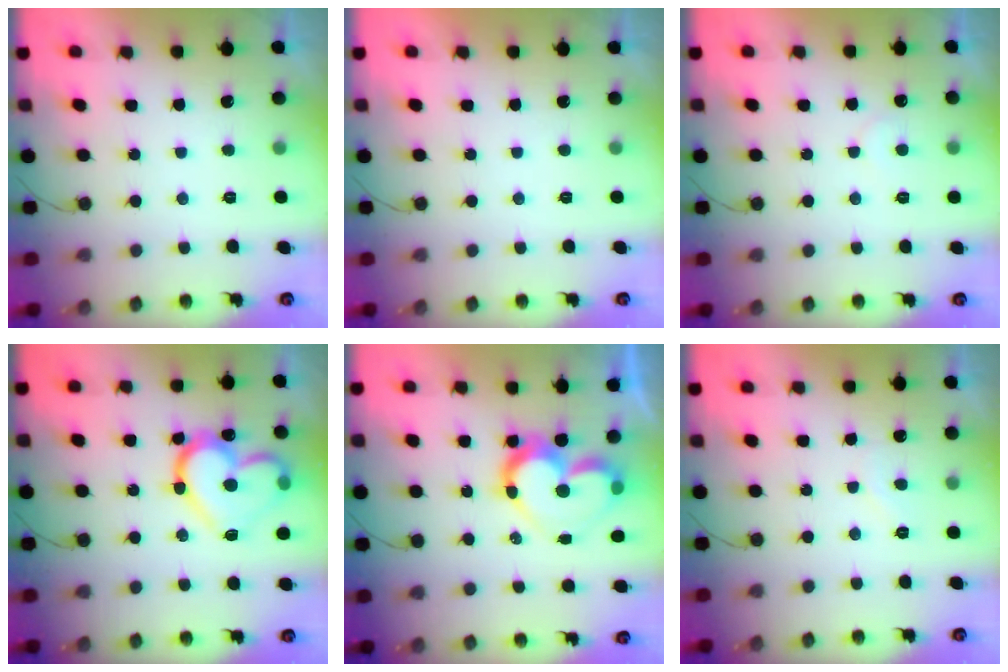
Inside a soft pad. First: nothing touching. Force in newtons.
{"total": 1.9, "press": 1.9, "slide": 0.1}
{"total": 4.9, "press": 4.9, "slide": 0.4}
{"total": 16.9, "press": 16.9, "slide": 1.5}
{"total": 12.9, "press": 12.9, "slide": 1.5}
{"total": 4.3, "press": 4.3, "slide": 0.3}